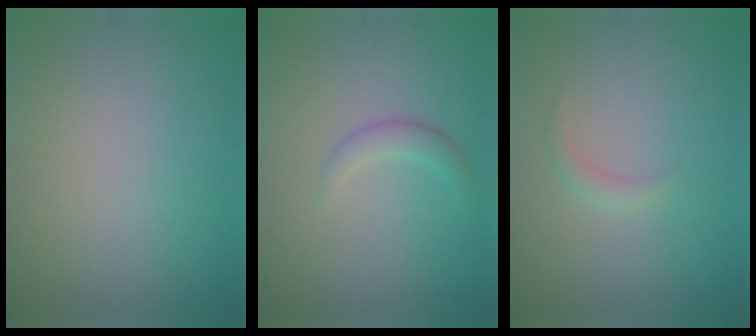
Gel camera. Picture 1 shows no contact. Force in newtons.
{"total": 1.6, "press": 1.6, "slide": 0.1}
{"total": 1.1, "press": 1.1, "slide": 0.1}